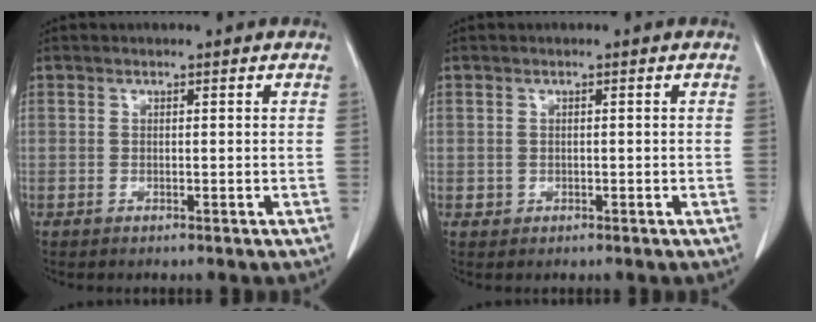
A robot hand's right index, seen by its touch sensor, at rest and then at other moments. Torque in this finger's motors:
{"motor_torque": [-0.01, 0.17, -0.13, -0.14]}